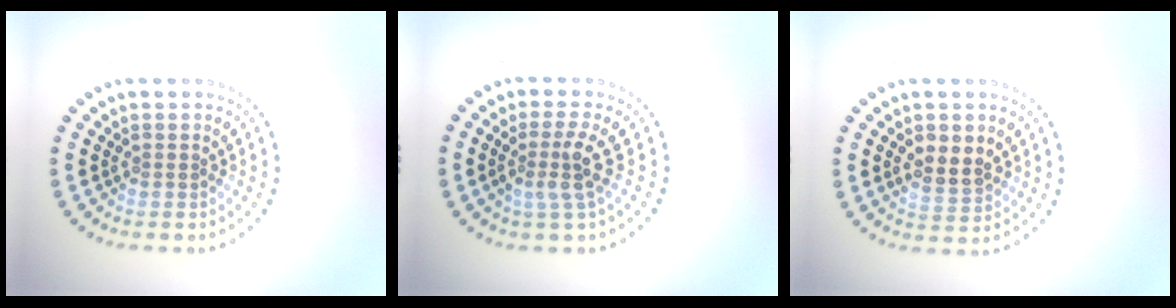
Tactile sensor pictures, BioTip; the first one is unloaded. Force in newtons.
{"total": 2.7, "press": 2.0, "slide": 1.8}
{"total": 2.9, "press": 2.9, "slide": 0.7}